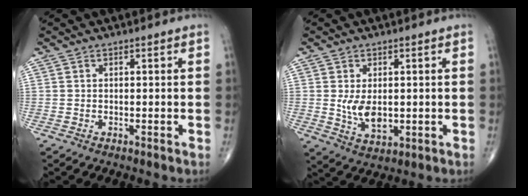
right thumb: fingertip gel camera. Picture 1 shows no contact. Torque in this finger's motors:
{"motor_torque": [0.67, 0.87, 0.23, 0.14, 0.10]}